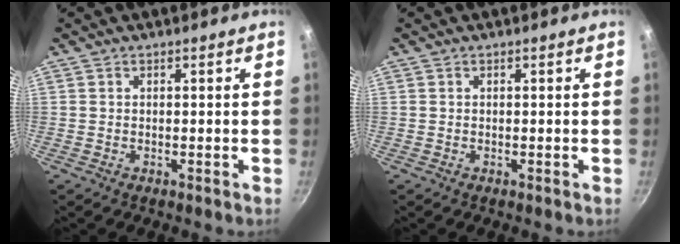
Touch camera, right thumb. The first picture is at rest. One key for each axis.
{"total": 0.0}